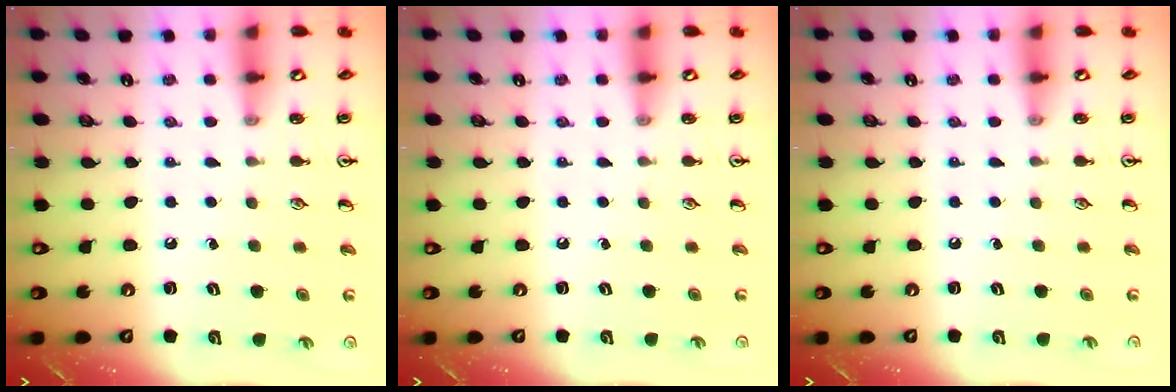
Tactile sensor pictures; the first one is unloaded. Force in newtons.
{"total": 0.0}
{"total": 0.0}